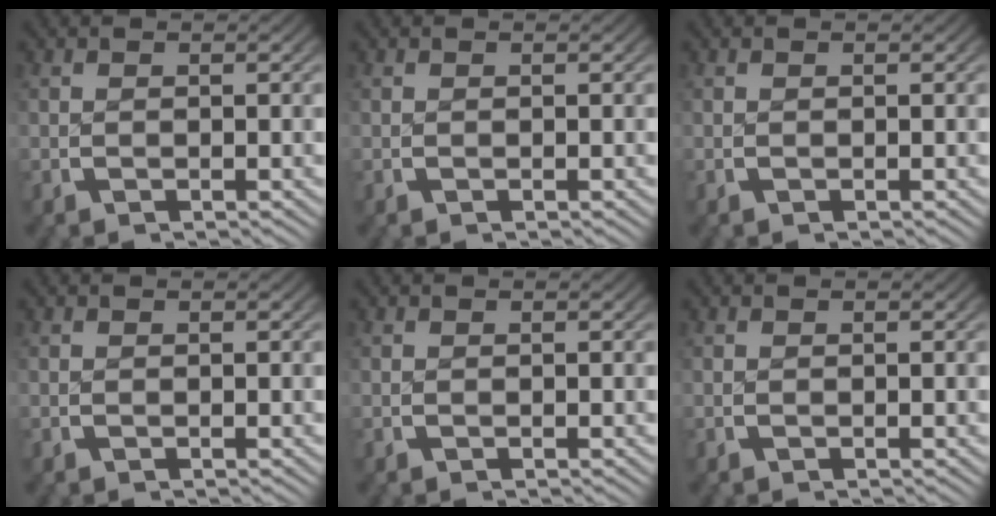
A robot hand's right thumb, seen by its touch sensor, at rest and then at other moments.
{"total": 0.0}
{"total": 0.0}
{"total": 0.0}
{"total": 0.0}
{"total": 0.0}